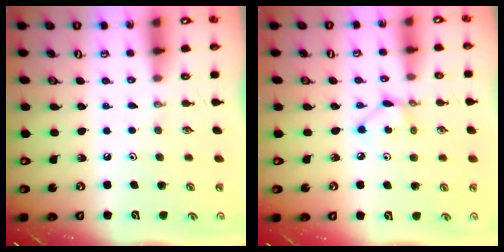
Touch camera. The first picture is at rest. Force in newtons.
{"total": 3.4, "press": 3.4, "slide": 0.1}